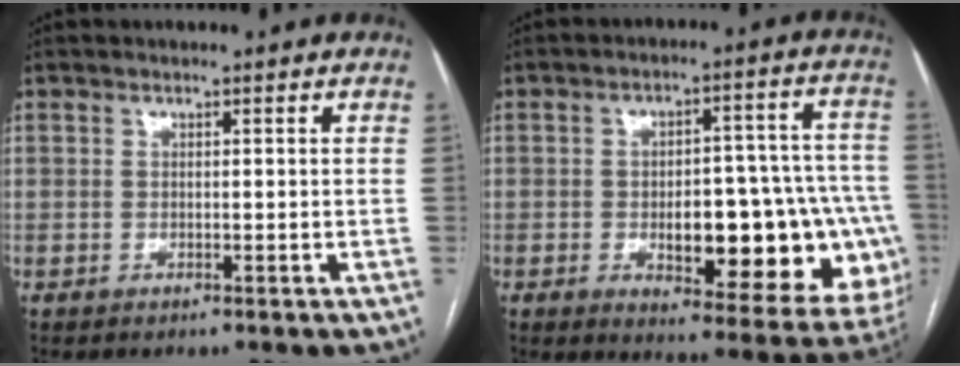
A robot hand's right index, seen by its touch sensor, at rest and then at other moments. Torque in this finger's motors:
{"motor_torque": [1.07, -0.67, 0.39, 0.13]}